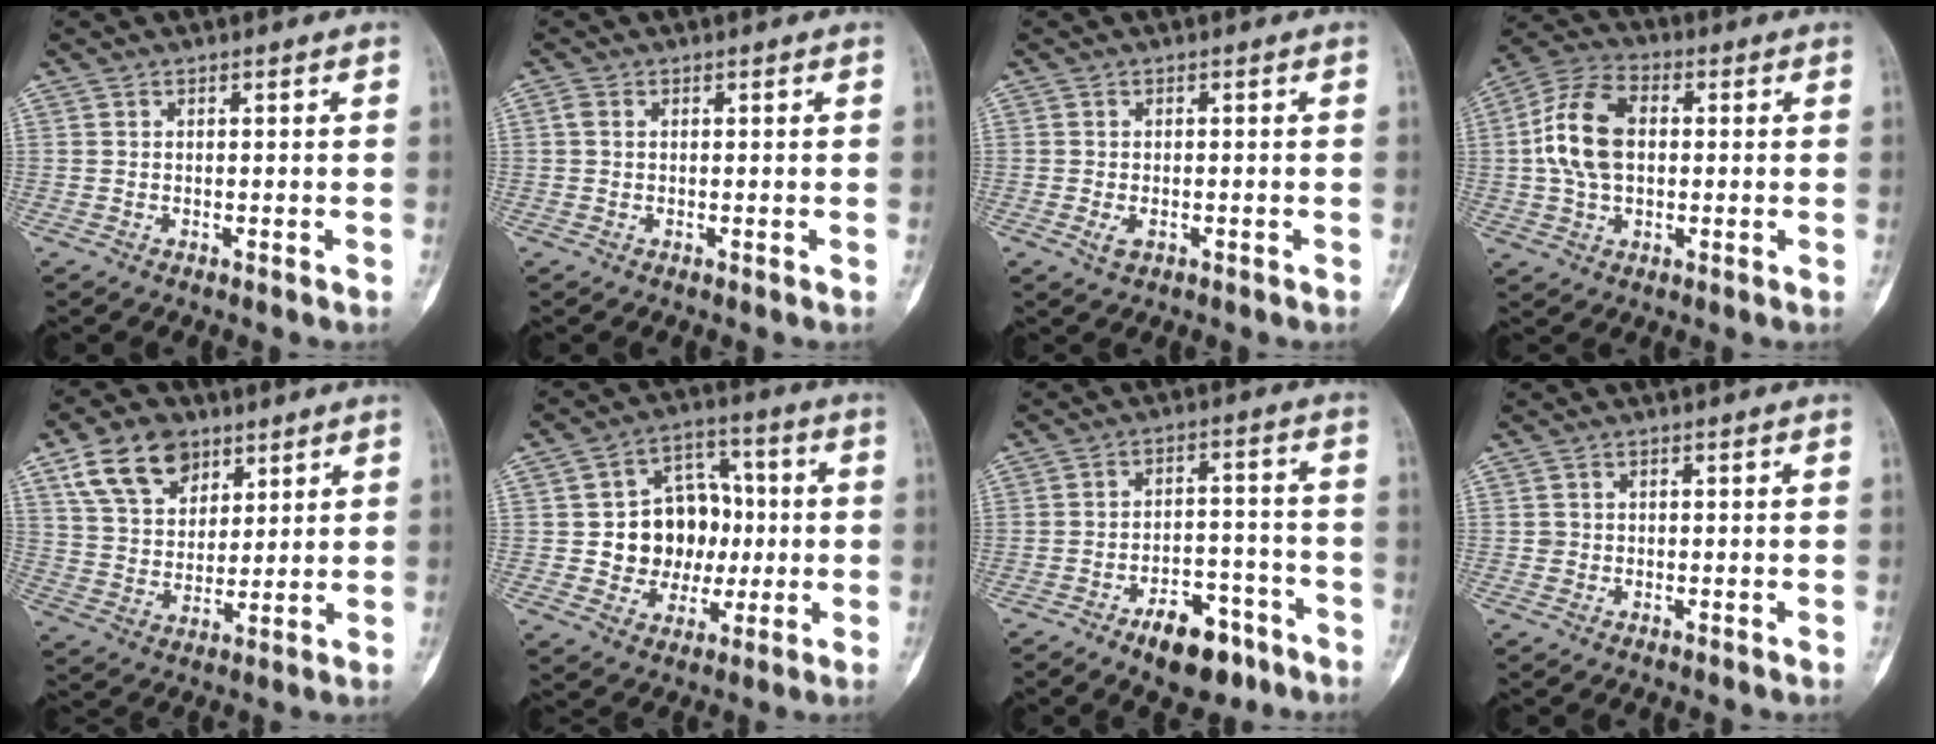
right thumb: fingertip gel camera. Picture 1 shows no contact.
{"total": 0.9, "force": [0.1, 0.7, 0.6], "torque": [-0.012, 0.003, 0.002]}
{"total": 1.9, "force": [-0.8, 1.1, 1.4], "torque": [-0.025, 0.000, -0.011]}
{"total": 12.1, "force": [0.8, 7.8, 9.2], "torque": [-0.178, 0.023, 0.011]}
{"total": 12.8, "force": [7.1, 8.4, 6.6], "torque": [-0.089, -0.021, 0.136]}
{"total": 13.7, "force": [0.0, 11.3, 7.8], "torque": [-0.058, 0.026, 0.009]}
{"total": 10.8, "force": [-6.9, 5.3, 6.3], "torque": [-0.065, 0.053, -0.100]}
{"total": 1.0, "force": [-0.1, 1.0, 0.1], "torque": [0.004, 0.005, -0.002]}